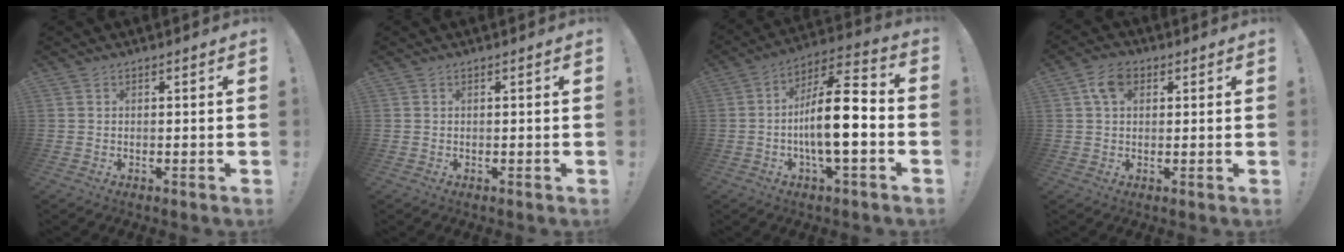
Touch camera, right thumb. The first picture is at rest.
{"total": 0.0}
{"total": 17.1, "force": [-2.7, 4.9, 16.2], "torque": [-0.279, 0.011, -0.048]}
{"total": 6.6, "force": [2.3, 4.3, 4.4], "torque": [-0.075, 0.005, 0.045]}